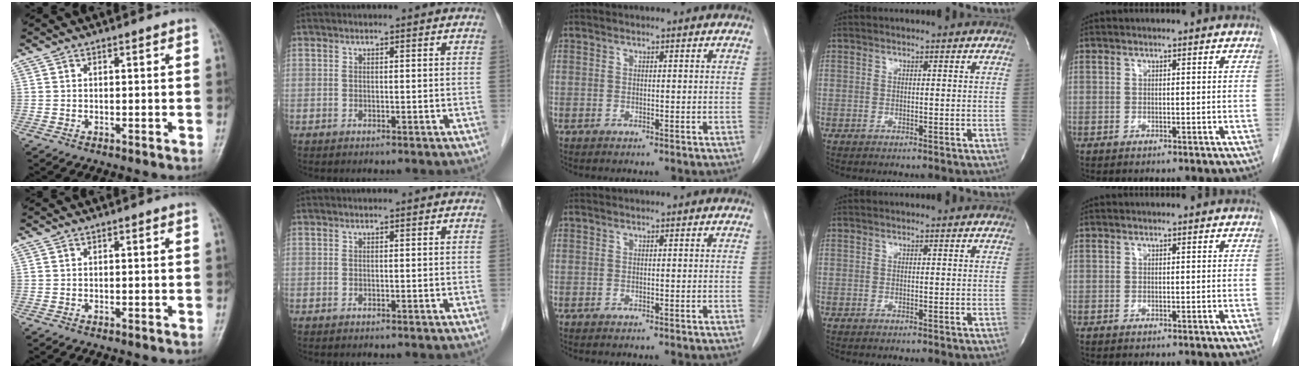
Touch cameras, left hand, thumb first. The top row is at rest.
{}